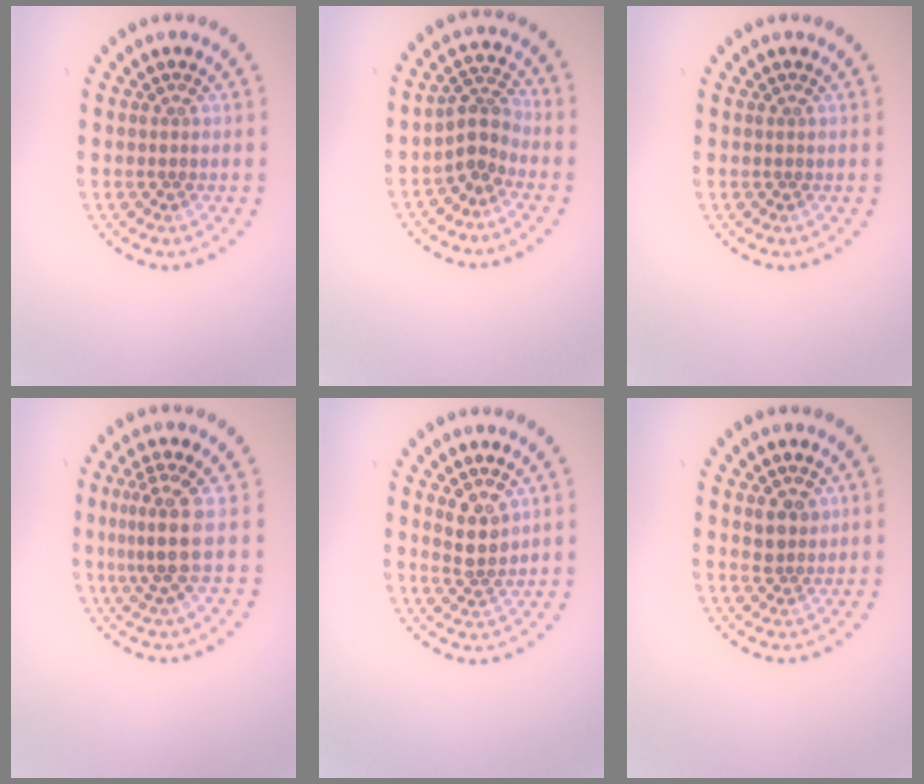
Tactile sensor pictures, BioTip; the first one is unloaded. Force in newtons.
{"total": 2.6, "press": 2.0, "slide": 1.8}
{"total": 0.0}
{"total": 3.1, "press": 2.1, "slide": 2.2}
{"total": 2.5, "press": 2.2, "slide": 1.1}
{"total": 1.9, "press": 1.7, "slide": 0.9}